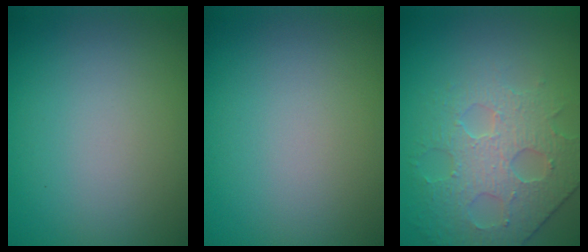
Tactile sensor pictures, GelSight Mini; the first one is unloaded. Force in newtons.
{"total": 0.0}
{"total": 4.0, "press": 4.0, "slide": 0.5}